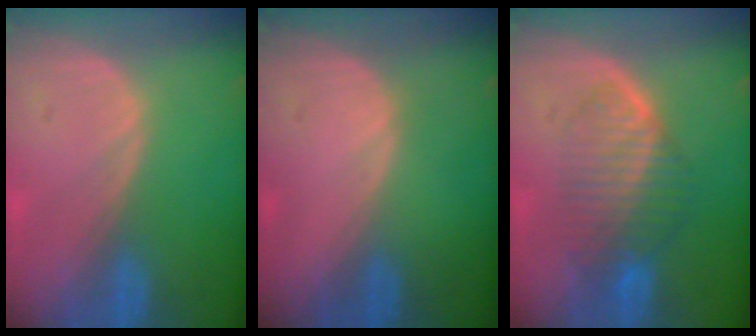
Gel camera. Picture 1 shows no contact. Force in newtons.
{"total": 0.6, "press": 0.1, "slide": 0.6}
{"total": 7.2, "press": 6.6, "slide": 2.7}